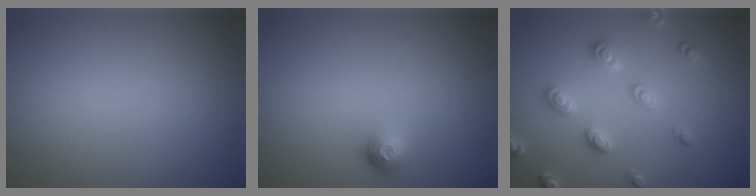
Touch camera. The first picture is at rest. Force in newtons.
{"total": 1.3, "press": 1.1, "slide": 0.7}
{"total": 3.1, "press": 3.0, "slide": 0.5}